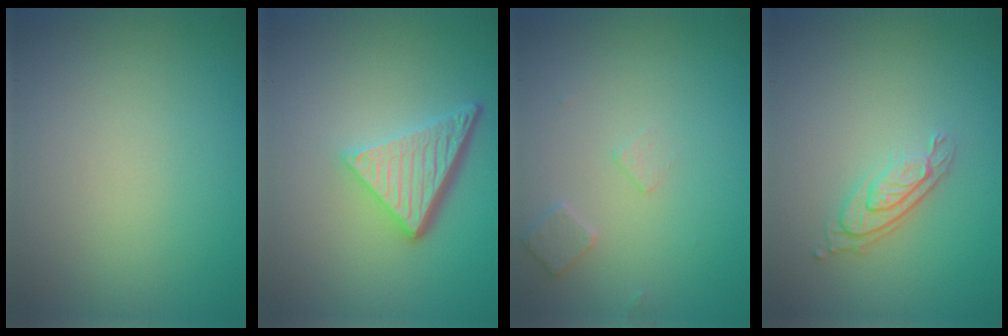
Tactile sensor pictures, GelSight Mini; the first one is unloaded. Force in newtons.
{"total": 4.9, "press": 3.5, "slide": 3.4}
{"total": 1.5, "press": 1.4, "slide": 0.3}
{"total": 3.0, "press": 2.2, "slide": 2.0}